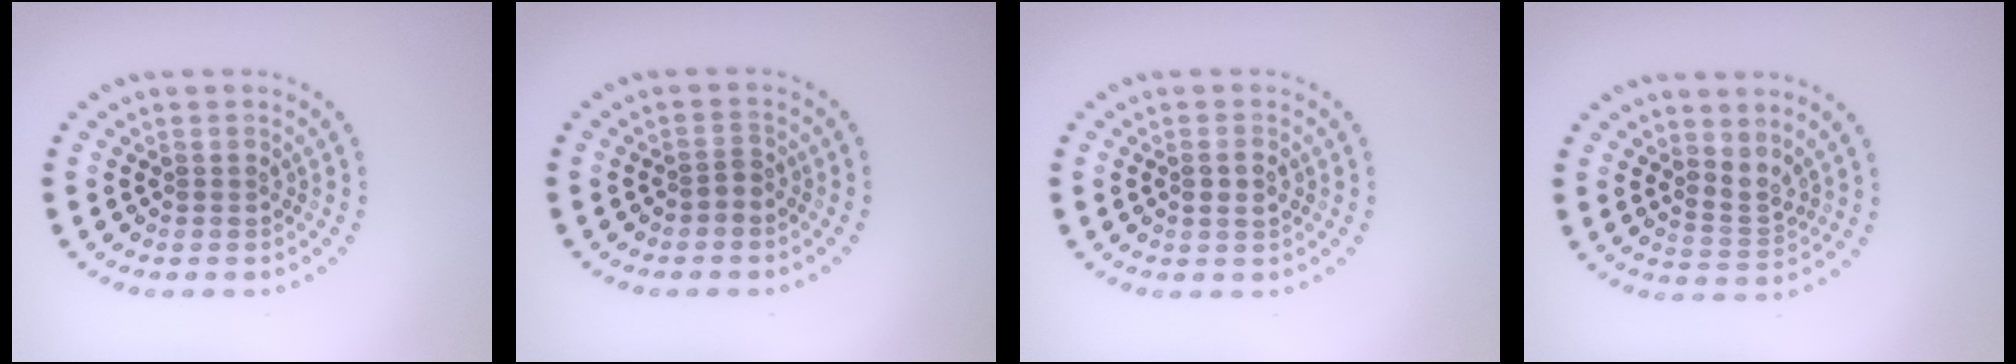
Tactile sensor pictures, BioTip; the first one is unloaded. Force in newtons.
{"total": 1.1, "press": 0.9, "slide": 0.7}
{"total": 1.4, "press": 1.4, "slide": 0.3}
{"total": 2.1, "press": 1.4, "slide": 1.6}